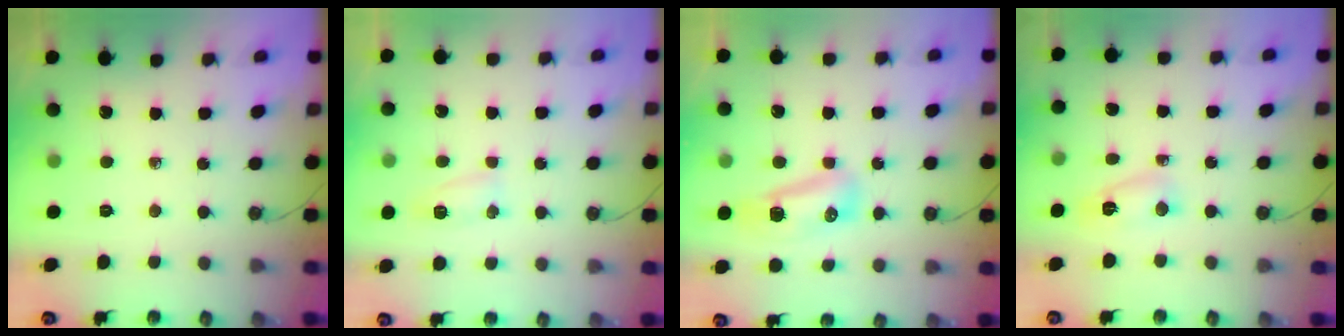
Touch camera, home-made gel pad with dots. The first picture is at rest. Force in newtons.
{"total": 11.5, "press": 6.0, "slide": 9.8}
{"total": 8.9, "press": 8.5, "slide": 2.3}
{"total": 3.9, "press": 3.9, "slide": 0.4}